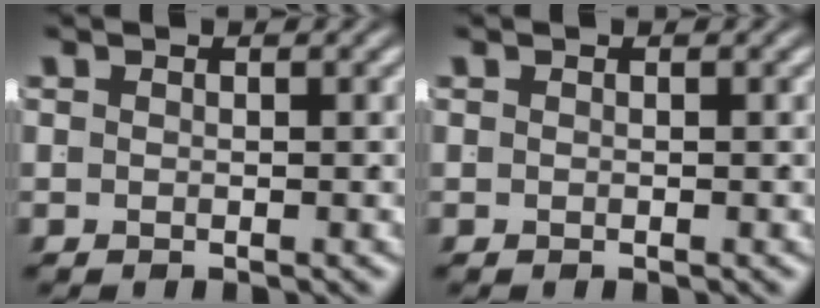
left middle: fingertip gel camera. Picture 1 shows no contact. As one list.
[{"total": 0.0}]